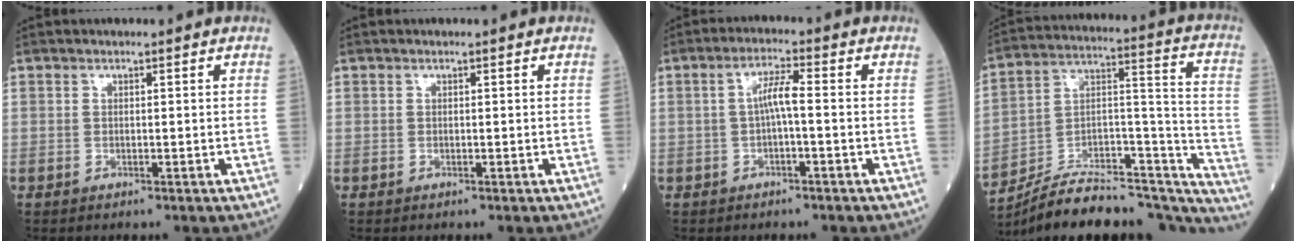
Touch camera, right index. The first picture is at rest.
{"total": 0.0}
{"total": 3.7, "force": [-0.3, 0.4, 3.7], "torque": [-0.065, 0.012, -0.003]}
{"total": 27.5, "force": [-24.1, 7.8, 10.7], "torque": [-0.108, 0.048, -0.354]}